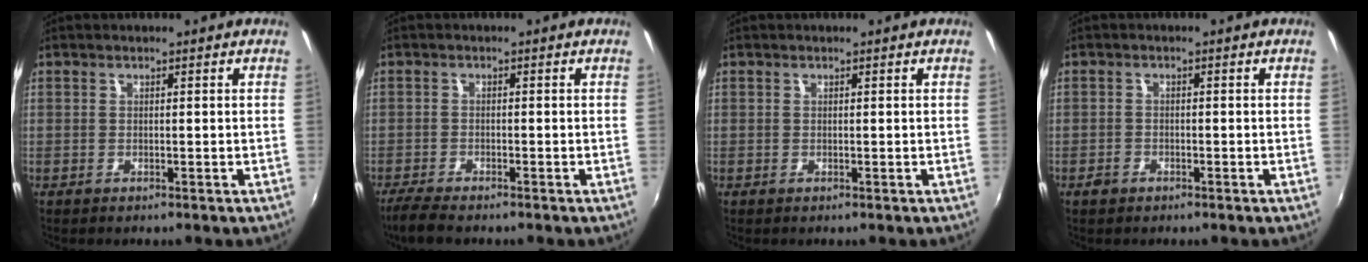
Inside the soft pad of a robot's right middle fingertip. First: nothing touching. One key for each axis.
{"total": 4.7, "fx": -4.0, "fy": 0.8, "fz": 2.3, "tx": -0.066, "ty": -0.020, "tz": -0.075}
{"total": 0.0}
{"total": 1.8, "fx": -1.3, "fy": 1.1, "fz": 0.5, "tx": -0.012, "ty": -0.001, "tz": -0.023}